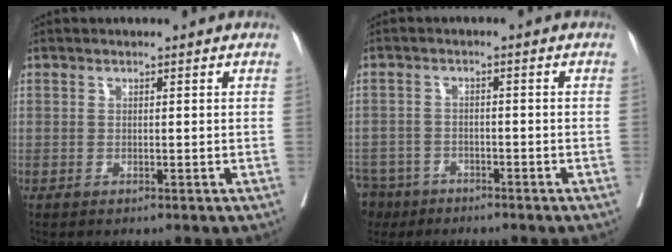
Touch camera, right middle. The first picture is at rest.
{"total": 8.4, "force": [-6.3, 5.3, 1.4], "torque": [-0.048, -0.009, -0.109]}